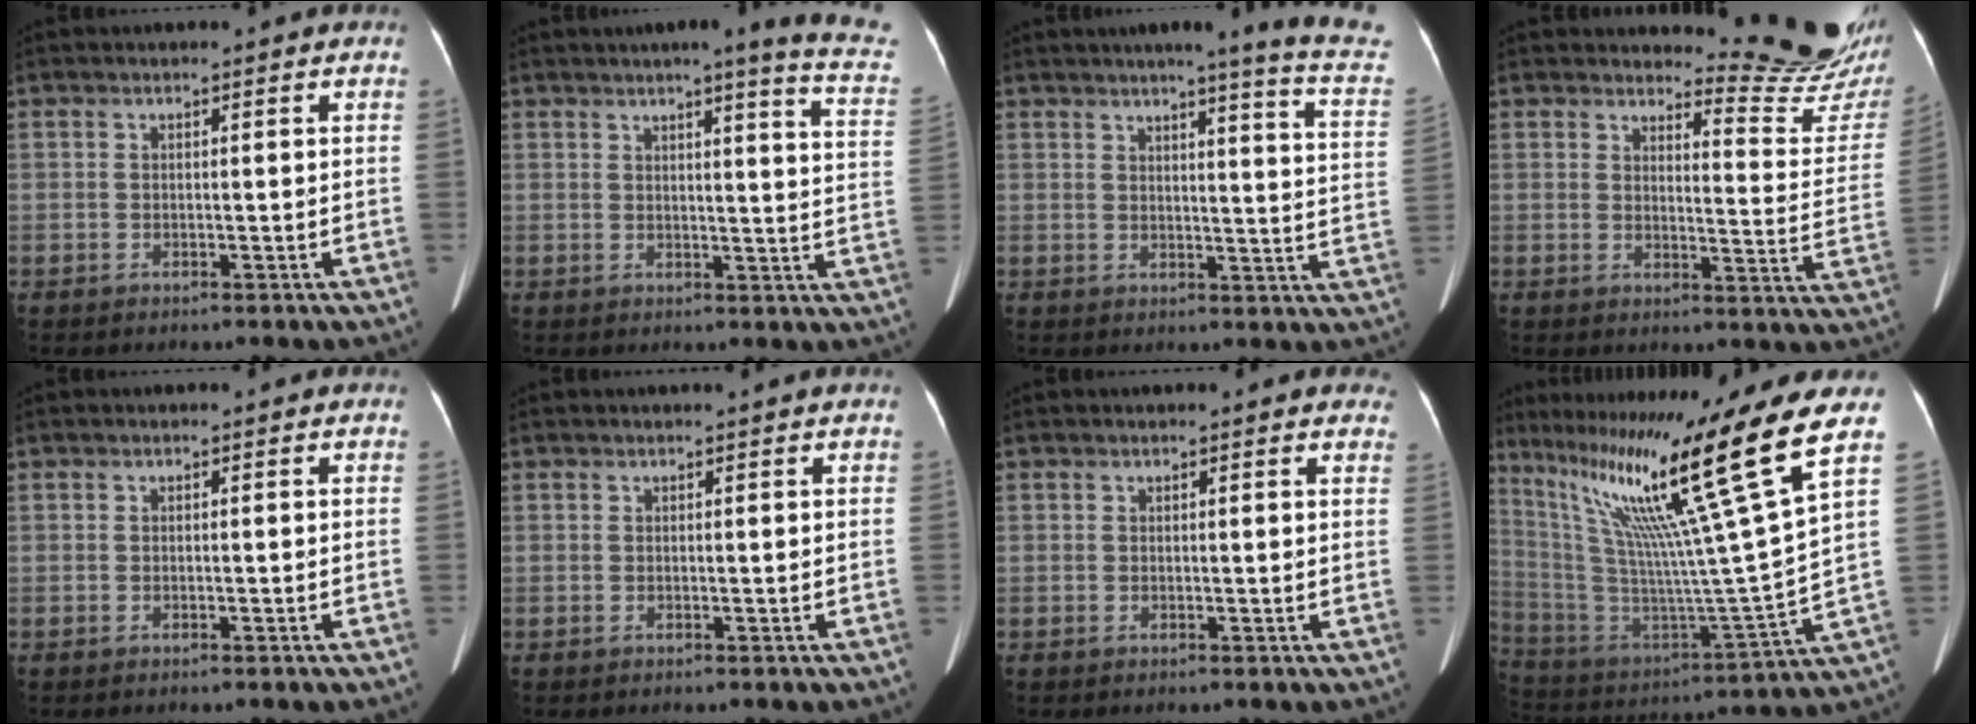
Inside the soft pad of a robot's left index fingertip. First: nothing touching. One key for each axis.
{"total": 12.8, "fx": 10.3, "fy": -0.5, "fz": 7.6, "tx": -0.087, "ty": -0.065, "tz": 0.089}
{"total": 14.0, "fx": 11.9, "fy": -1.6, "fz": 7.2, "tx": -0.092, "ty": -0.088, "tz": 0.113}
{"total": 12.4, "fx": 12.2, "fy": -0.1, "fz": 2.0, "tx": -0.012, "ty": -0.129, "tz": 0.123}
{"total": 0.0}
{"total": 1.9, "fx": 1.7, "fy": -0.4, "fz": 0.7, "tx": -0.008, "ty": -0.008, "tz": 0.016}
{"total": 6.7, "fx": 6.0, "fy": 1.3, "fz": 2.7, "tx": -0.017, "ty": -0.013, "tz": 0.047}
{"total": 23.3, "fx": 15.2, "fy": -3.2, "fz": 17.4, "tx": -0.312, "ty": -0.054, "tz": 0.255}